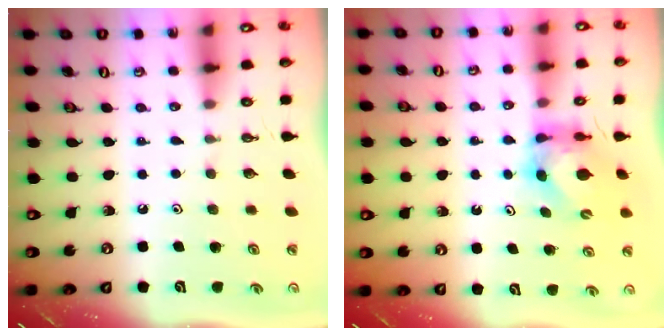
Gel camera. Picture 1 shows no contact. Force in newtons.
{"total": 5.9, "press": 5.9, "slide": 0.6}